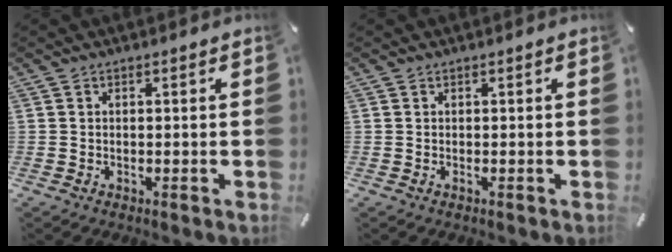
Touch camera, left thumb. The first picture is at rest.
{"total": 0.0}